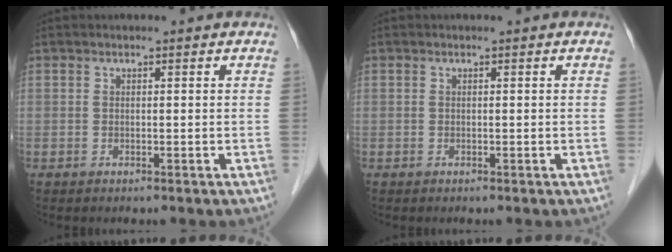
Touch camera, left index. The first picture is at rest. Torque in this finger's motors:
{"motor_torque": [0.00, 0.00, 0.00, 0.00]}